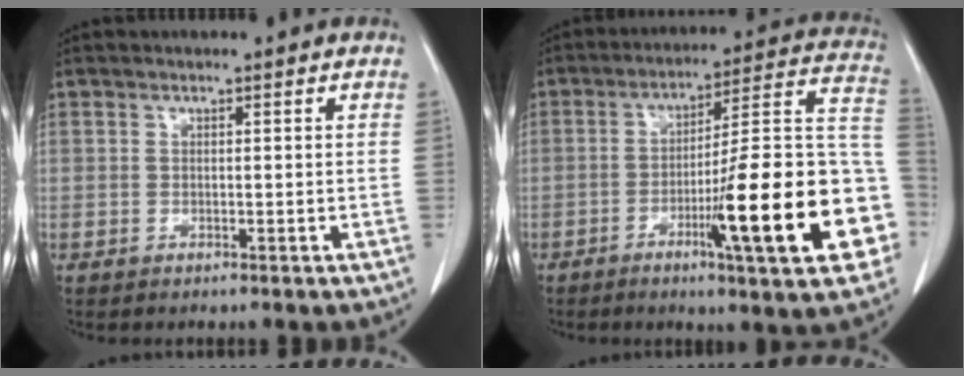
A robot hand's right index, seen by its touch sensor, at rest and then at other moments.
{"total": 21.6, "force": [-7.3, 1.6, 20.3], "torque": [-0.226, 0.013, -0.103]}